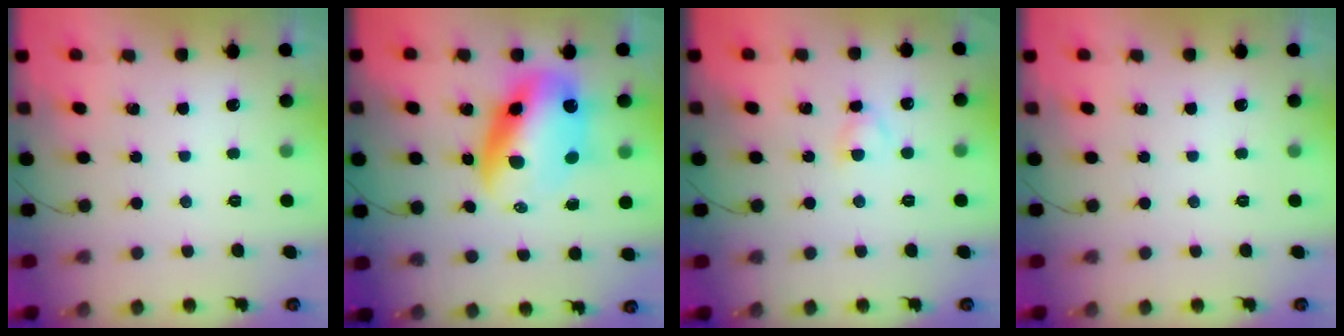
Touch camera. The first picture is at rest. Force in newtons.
{"total": 15.3, "press": 14.8, "slide": 3.7}
{"total": 2.8, "press": 2.7, "slide": 0.8}
{"total": 0.0}